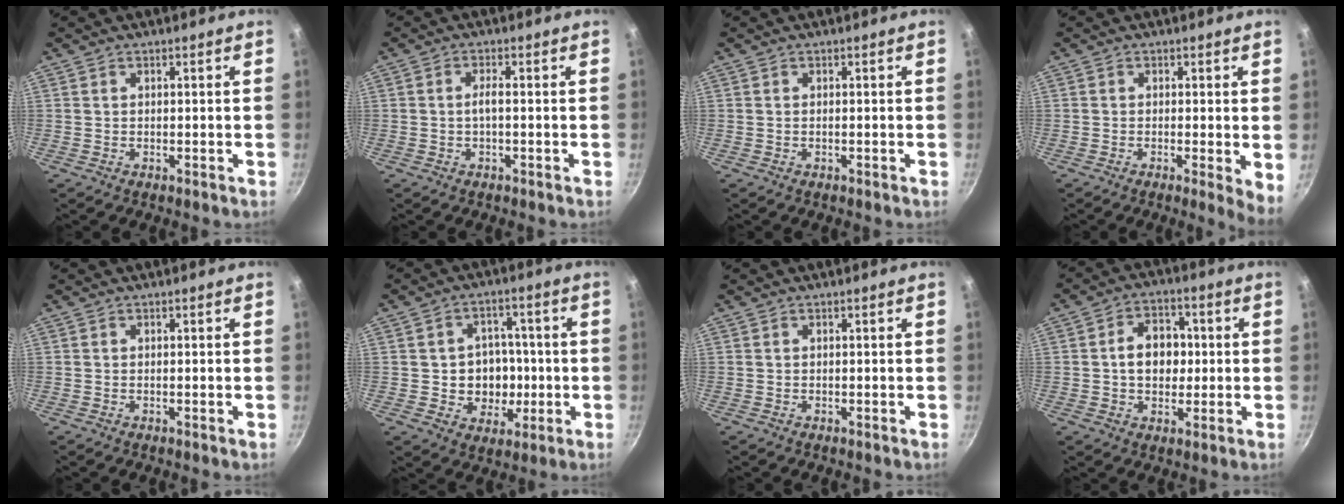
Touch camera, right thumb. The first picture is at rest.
{"total": 1.8, "force": [-0.4, 0.4, 1.7], "torque": [-0.039, 0.010, -0.009]}
{"total": 0.0}
{"total": 4.3, "force": [-0.4, 0.8, 4.2], "torque": [-0.054, -0.012, -0.008]}
{"total": 0.0}
{"total": 9.6, "force": [-0.8, 8.4, 4.6], "torque": [-0.030, 0.011, -0.003]}
{"total": 0.0}
{"total": 8.7, "force": [0.4, 6.7, 5.6], "torque": [-0.053, 0.012, 0.001]}